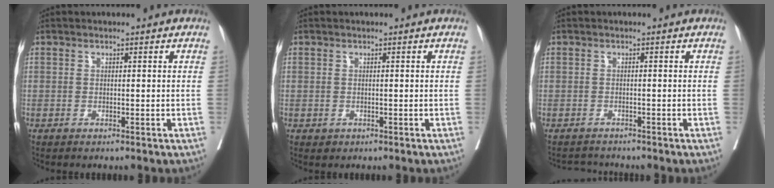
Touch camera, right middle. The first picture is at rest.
{"total": 0.6, "force": [-0.2, 0.5, 0.1], "torque": [-0.003, 0.002, 0.001]}
{"total": 1.9, "force": [-1.8, 0.3, -0.5], "torque": [0.010, -0.010, -0.030]}